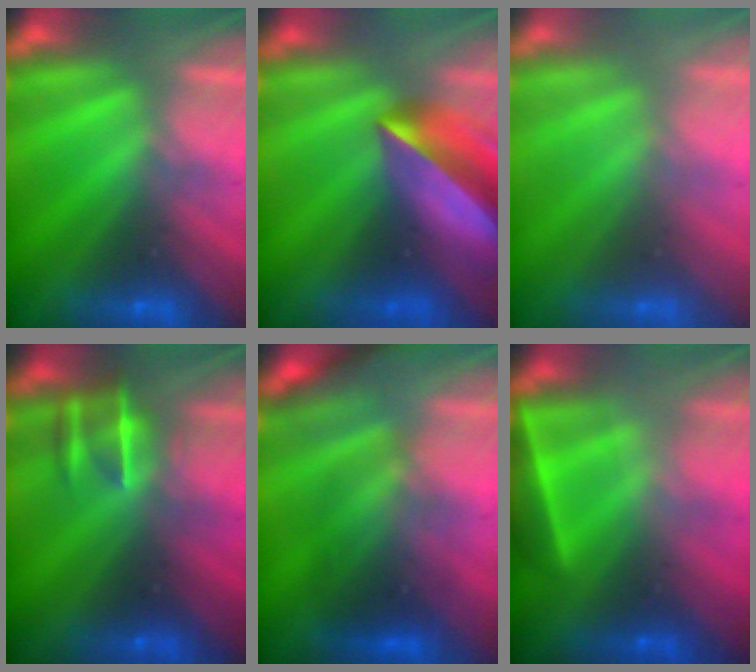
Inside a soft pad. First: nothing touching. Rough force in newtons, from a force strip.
{"total": 7.8}
{"total": 2.7}
{"total": 3.3}
{"total": 2.4}
{"total": 4.7}